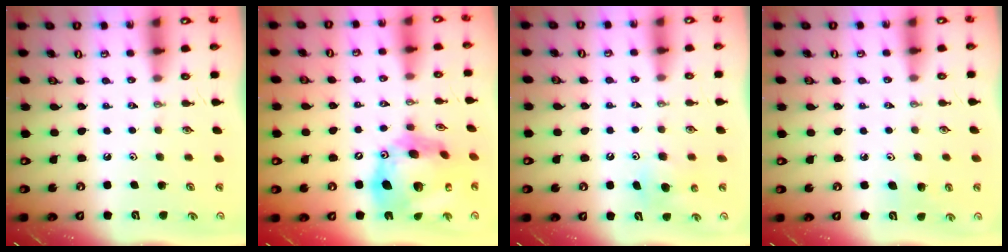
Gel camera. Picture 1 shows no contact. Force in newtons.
{"total": 23.1, "press": 23.0, "slide": 2.3}
{"total": 5.4, "press": 5.4, "slide": 0.2}
{"total": 4.0, "press": 3.6, "slide": 1.8}